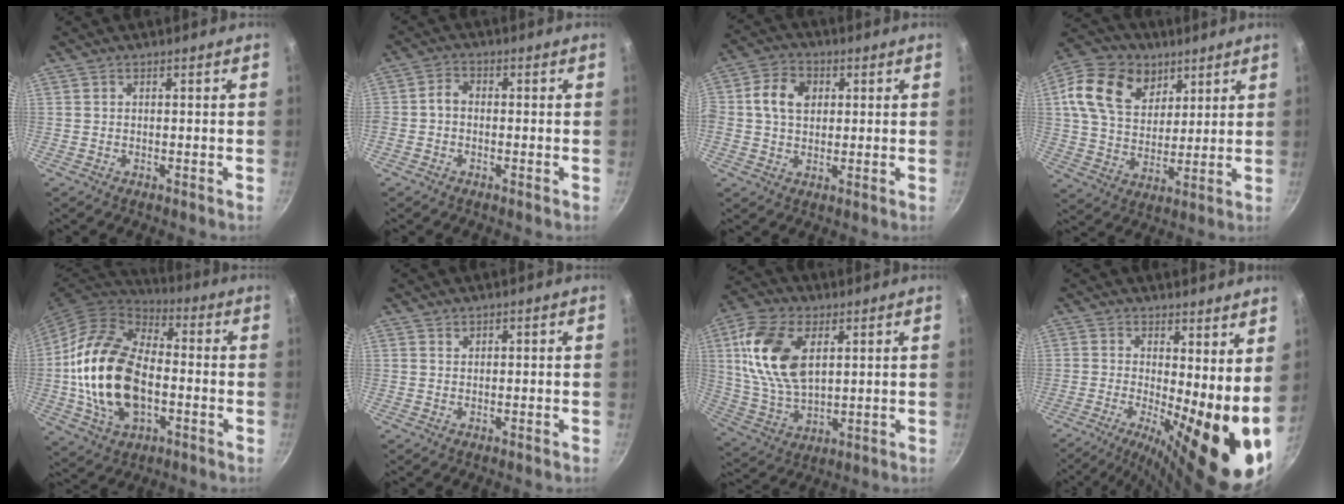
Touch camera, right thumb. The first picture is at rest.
{"total": 4.2, "force": [-0.9, 3.3, 2.4], "torque": [-0.037, 0.020, -0.032]}
{"total": 7.8, "force": [1.5, 5.9, 4.9], "torque": [-0.078, 0.008, 0.013]}
{"total": 17.3, "force": [7.4, 12.5, 9.4], "torque": [-0.152, -0.015, 0.127]}
{"total": 22.2, "force": [-2.2, 13.9, 17.1], "torque": [-0.310, 0.025, -0.043]}
{"total": 0.6, "force": [0.5, 0.3, 0.1], "torque": [0.001, -0.004, 0.011]}
{"total": 16.4, "force": [4.8, 9.5, 12.5], "torque": [-0.230, -0.009, 0.097]}
{"total": 15.4, "force": [-0.6, 4.8, 14.6], "torque": [-0.197, -0.017, -0.009]}